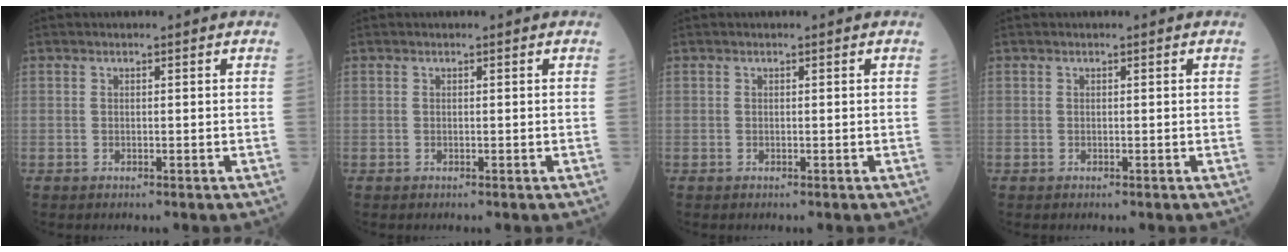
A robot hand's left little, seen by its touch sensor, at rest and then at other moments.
{"total": 0.0}
{"total": 0.0}
{"total": 0.0}